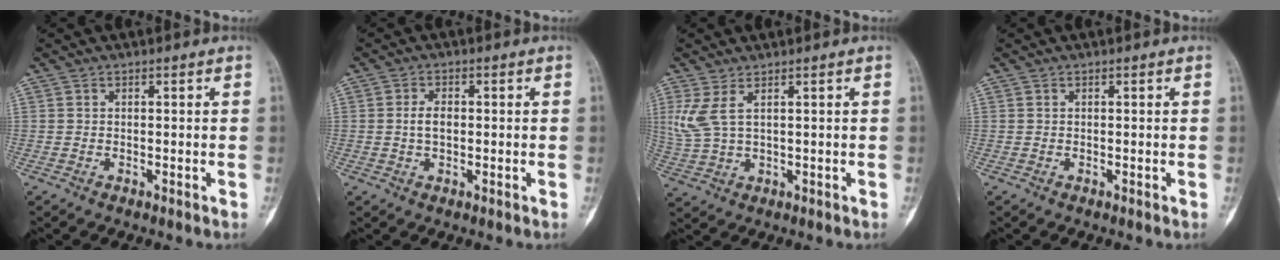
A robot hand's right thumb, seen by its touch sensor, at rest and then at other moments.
{"total": 3.0, "force": [0.1, 1.8, 2.4], "torque": [-0.044, 0.004, 0.001]}
{"total": 5.6, "force": [2.4, 1.9, 4.7], "torque": [-0.122, -0.006, 0.062]}
{"total": 0.0}